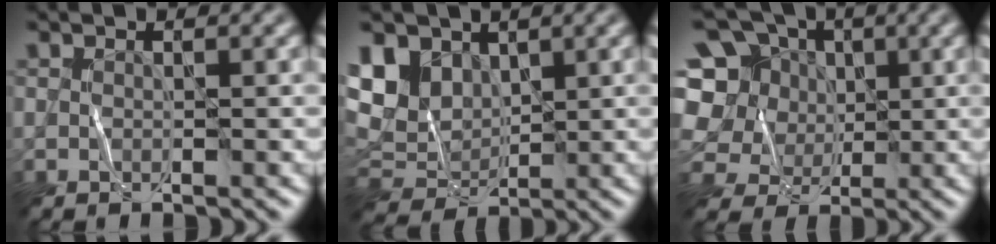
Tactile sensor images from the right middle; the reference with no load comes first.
{"total": 7.3, "force": [2.3, 5.5, 4.1], "torque": [-0.099, 0.012, 0.049]}
{"total": 11.4, "force": [1.4, 10.2, 4.7], "torque": [-0.135, 0.042, -0.006]}